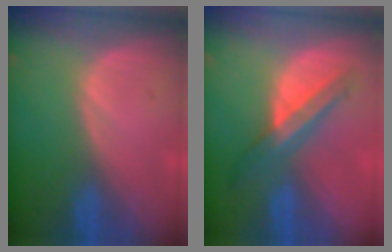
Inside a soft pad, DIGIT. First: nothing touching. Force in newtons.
{"total": 7.1, "press": 6.0, "slide": 3.9}